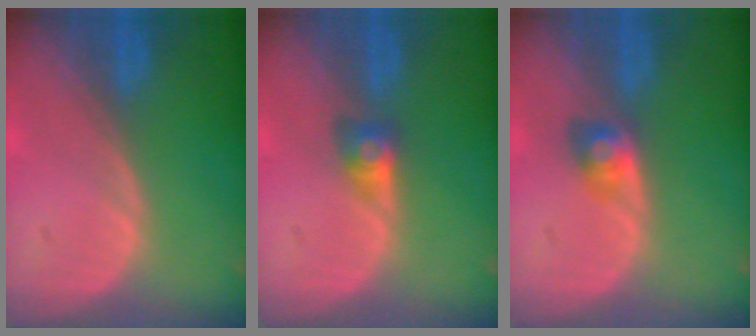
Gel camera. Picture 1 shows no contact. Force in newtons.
{"total": 2.9, "press": 2.4, "slide": 1.5}
{"total": 2.6, "press": 2.6, "slide": 0.1}